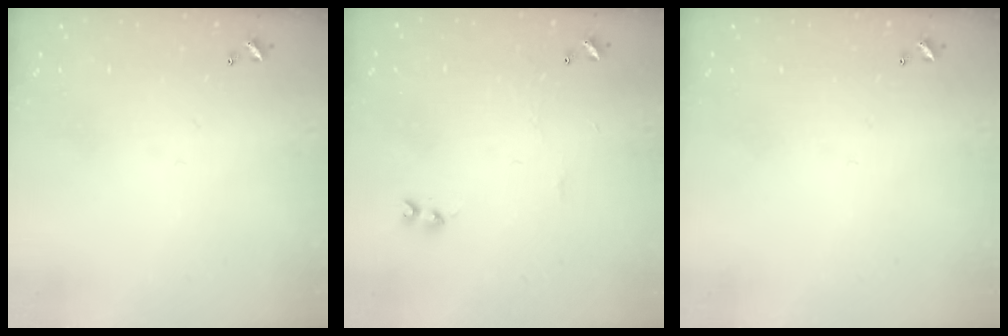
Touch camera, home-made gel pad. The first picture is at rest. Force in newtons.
{"total": 2.1, "press": 2.1, "slide": 0.5}
{"total": 0.0}